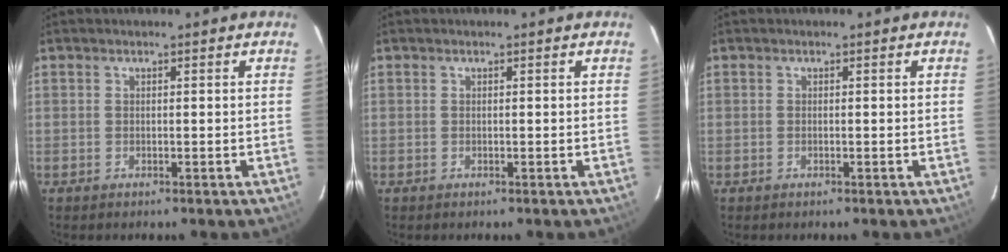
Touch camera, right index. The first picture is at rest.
{"total": 0.0}
{"total": 0.0}